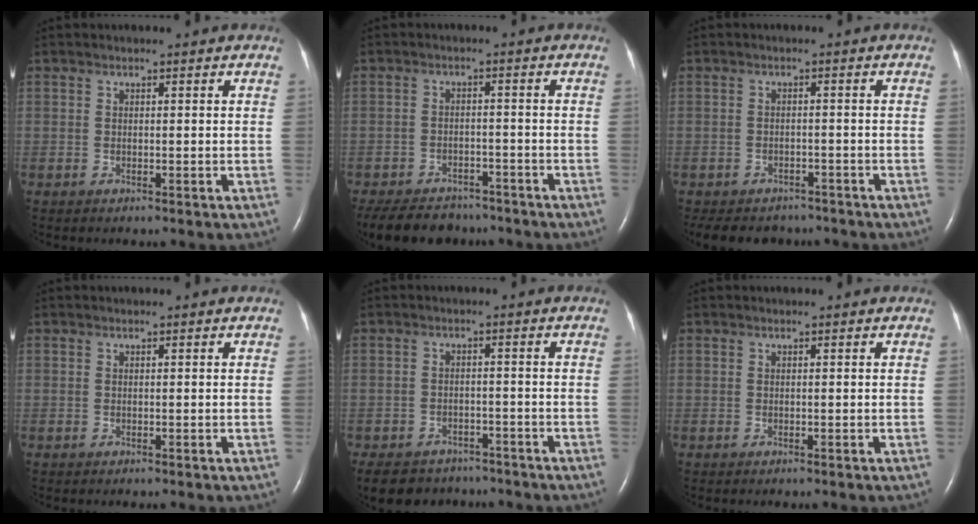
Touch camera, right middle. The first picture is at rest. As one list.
[{"total": 12.0, "force": [-10.0, 5.4, 3.9], "torque": [-0.083, -0.005, -0.136]}, {"total": 10.0, "force": [-8.6, 4.6, 2.6], "torque": [-0.052, -0.001, -0.107]}, {"total": 0.0}, {"total": 10.2, "force": [-8.3, 5.5, 2.5], "torque": [-0.049, -0.002, -0.108]}, {"total": 0.0}]